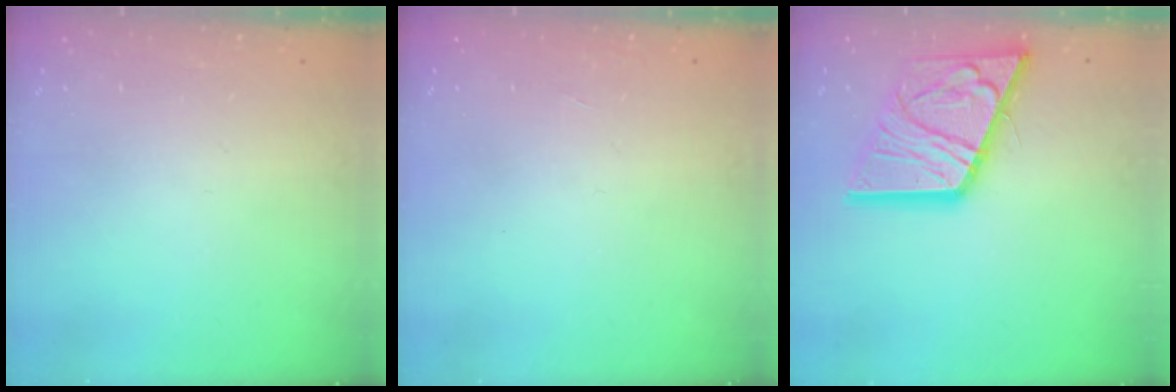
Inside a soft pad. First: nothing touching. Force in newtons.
{"total": 0.0}
{"total": 20.6, "press": 20.5, "slide": 2.5}